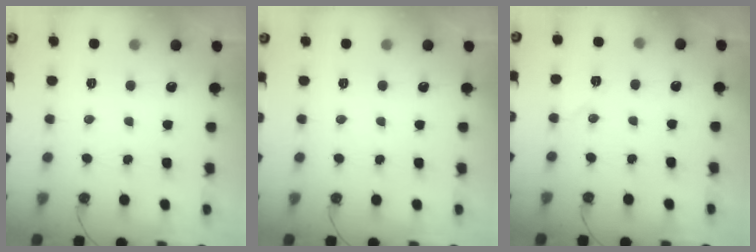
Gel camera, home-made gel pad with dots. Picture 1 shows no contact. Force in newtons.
{"total": 0.0}
{"total": 6.7, "press": 6.4, "slide": 1.8}